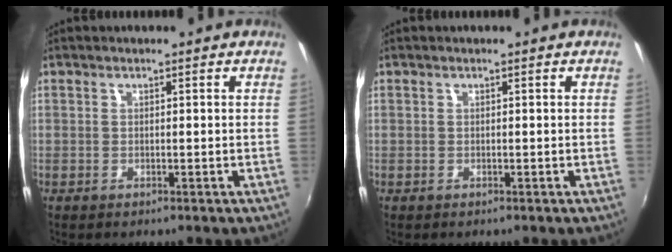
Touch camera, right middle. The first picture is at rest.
{"total": 0.0}